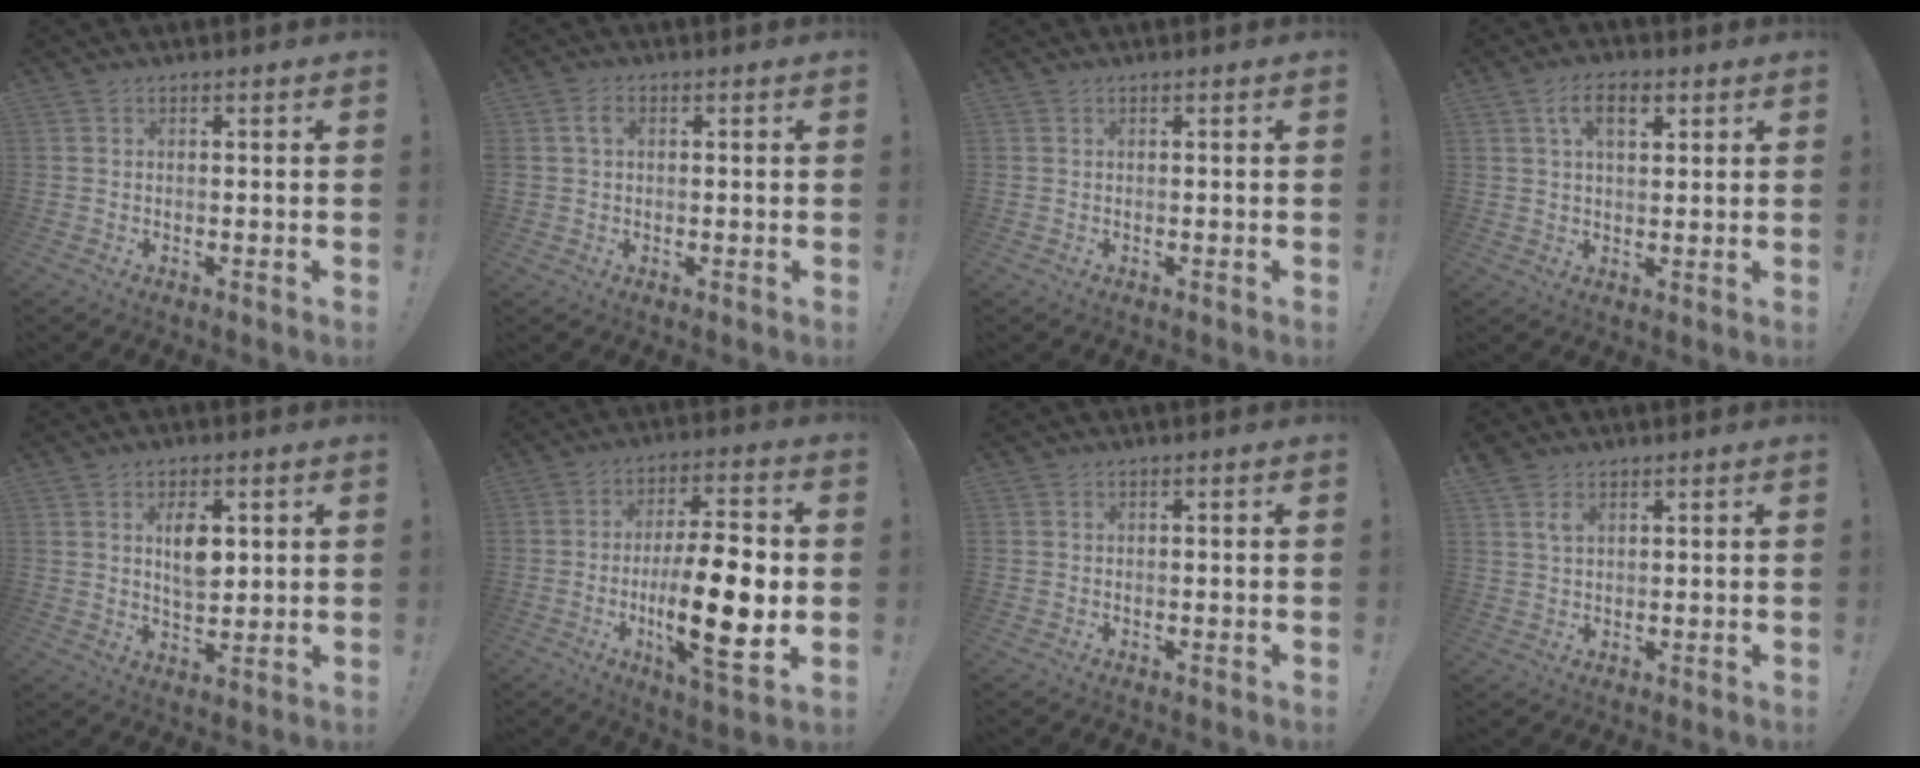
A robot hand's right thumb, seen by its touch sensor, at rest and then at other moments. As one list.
[{"total": 3.0, "force": [0.7, 2.2, 2.0], "torque": [-0.038, 0.009, 0.012]}, {"total": 0.0}, {"total": 7.2, "force": [2.8, 3.7, 5.4], "torque": [-0.081, 0.001, 0.046]}, {"total": 7.9, "force": [2.4, 4.4, 6.2], "torque": [-0.086, -0.009, 0.038]}, {"total": 19.5, "force": [-3.0, 5.6, 18.4], "torque": [-0.305, 0.001, -0.048]}, {"total": 0.0}, {"total": 3.8, "force": [2.5, 2.1, 1.9], "torque": [-0.025, -0.012, 0.045]}]